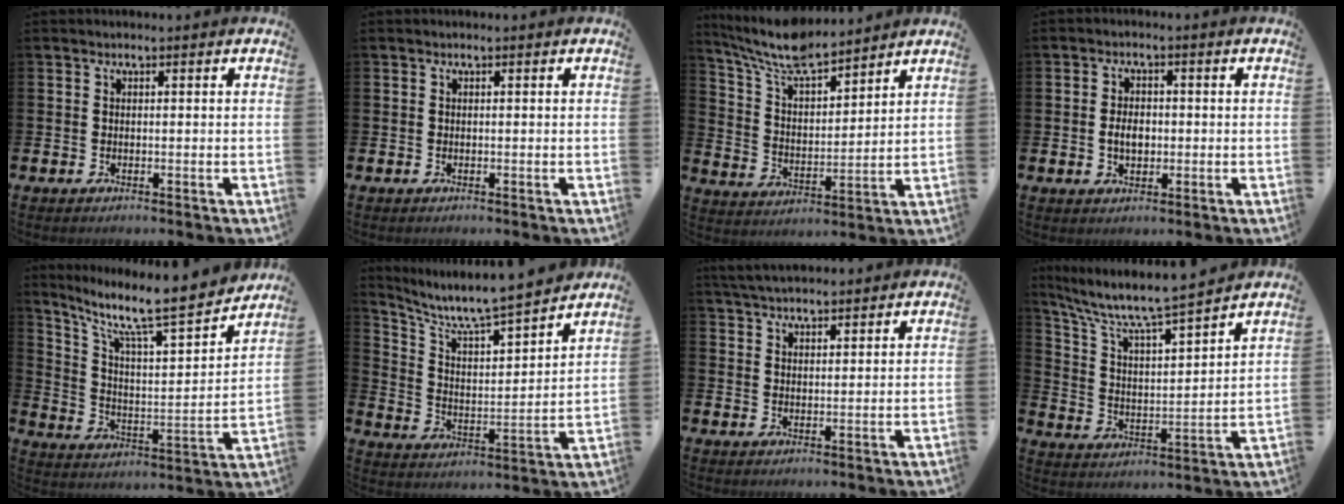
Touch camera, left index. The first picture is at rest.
{"total": 0.0}
{"total": 8.4, "force": [7.7, 1.9, 3.0], "torque": [-0.094, -0.037, 0.138]}
{"total": 3.2, "force": [-0.2, 2.2, 2.3], "torque": [-0.028, 0.000, -0.010]}
{"total": 10.3, "force": [8.7, 1.8, 5.2], "torque": [-0.133, -0.065, 0.142]}
{"total": 6.9, "force": [6.5, 0.3, 2.4], "torque": [-0.080, -0.059, 0.105]}
{"total": 4.2, "force": [4.1, 0.6, 0.7], "torque": [-0.022, -0.015, 0.076]}
{"total": 8.1, "force": [7.5, 0.7, 3.2], "torque": [-0.098, -0.054, 0.123]}